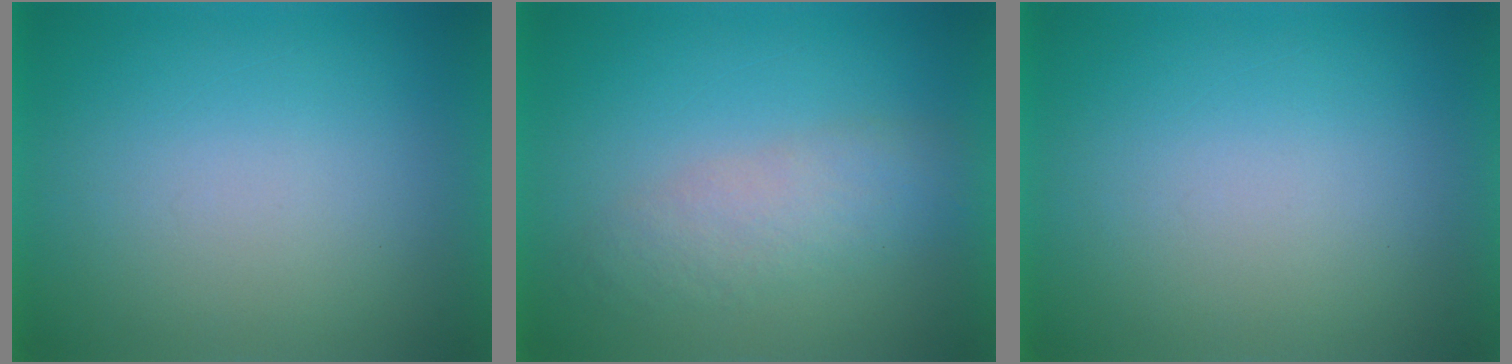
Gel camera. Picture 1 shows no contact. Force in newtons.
{"total": 3.4}
{"total": 0.0}